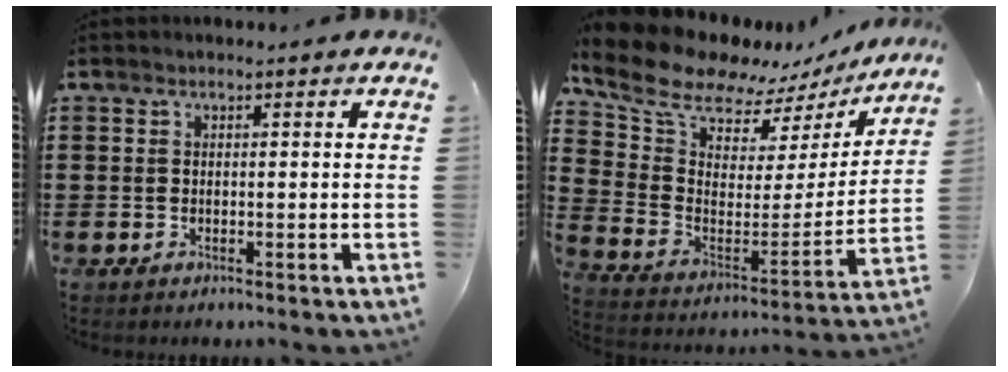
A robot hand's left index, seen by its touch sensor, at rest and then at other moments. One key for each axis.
{"total": 10.3, "fx": 8.7, "fy": 4.1, "fz": 3.5, "tx": -0.110, "ty": -0.059, "tz": 0.154}